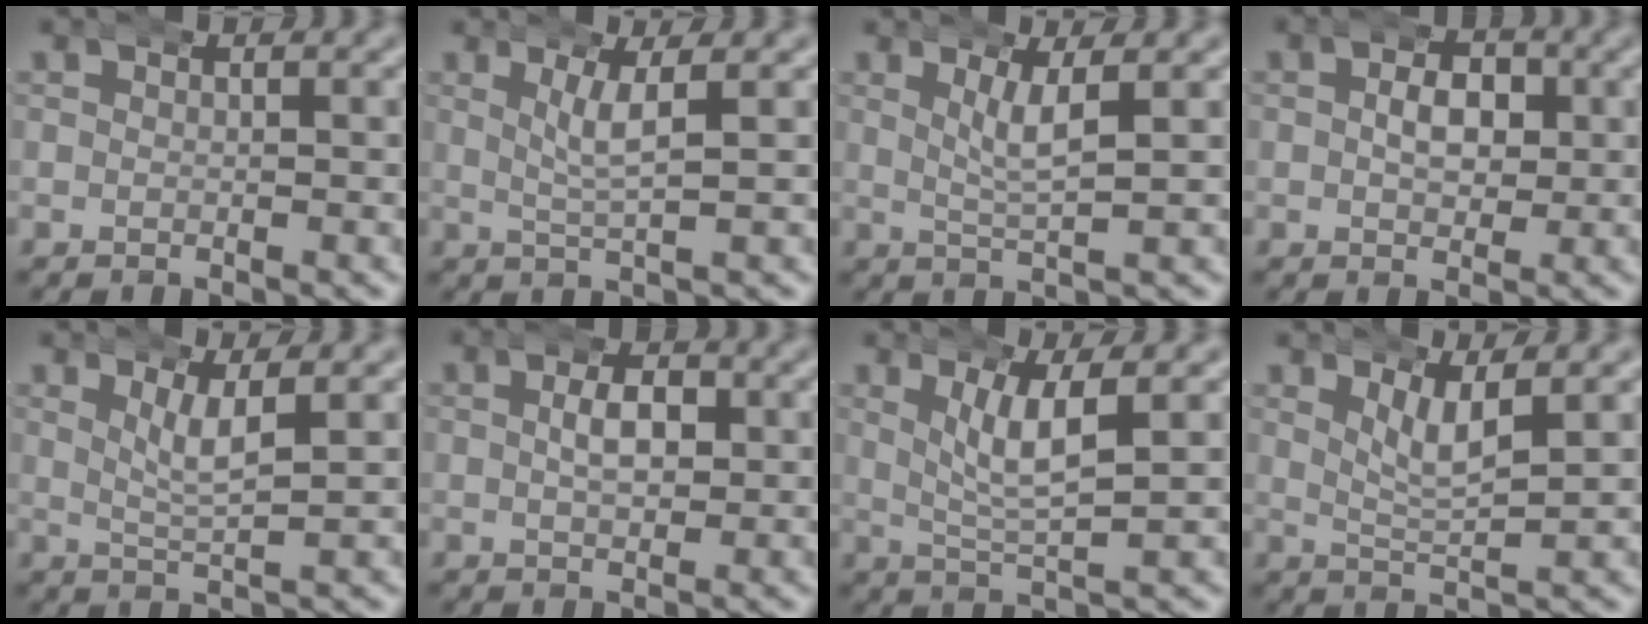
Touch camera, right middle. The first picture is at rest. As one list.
[{"total": 2.6, "force": [1.3, -0.2, 2.2], "torque": [-0.047, 0.001, 0.025]}, {"total": 2.8, "force": [1.4, 0.0, 2.5], "torque": [-0.049, -0.001, 0.028]}, {"total": 3.4, "force": [0.1, 2.2, 2.6], "torque": [-0.027, 0.003, -0.002]}, {"total": 2.9, "force": [1.5, 0.2, 2.5], "torque": [-0.048, -0.003, 0.031]}, {"total": 3.5, "force": [0.5, 1.8, 3.0], "torque": [-0.030, 0.012, 0.002]}, {"total": 4.1, "force": [1.7, 0.8, 3.7], "torque": [-0.067, -0.005, 0.036]}, {"total": 3.4, "force": [2.1, 0.7, 2.6], "torque": [-0.050, -0.008, 0.040]}]